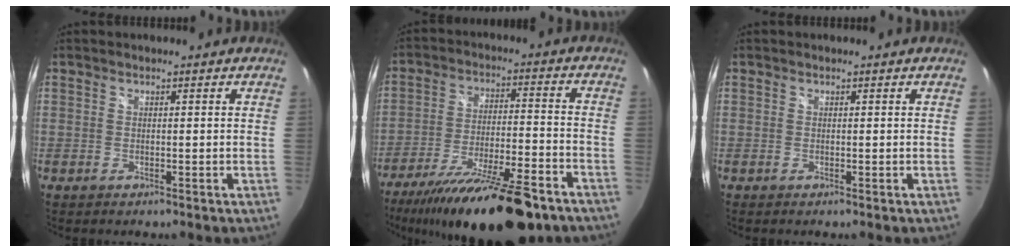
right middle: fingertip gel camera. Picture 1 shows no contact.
{"total": 22.6, "force": [-17.6, 4.2, 13.6], "torque": [-0.241, -0.049, -0.270]}
{"total": 0.0}